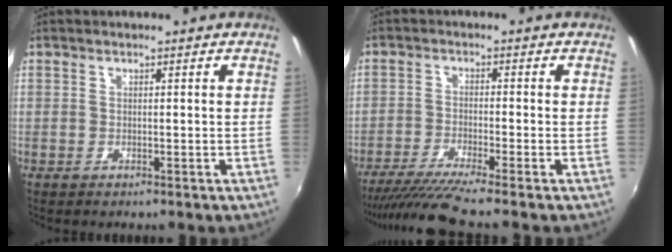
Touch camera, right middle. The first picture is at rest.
{"total": 8.1, "force": [-6.8, -1.3, 4.1], "torque": [-0.096, -0.027, -0.121]}